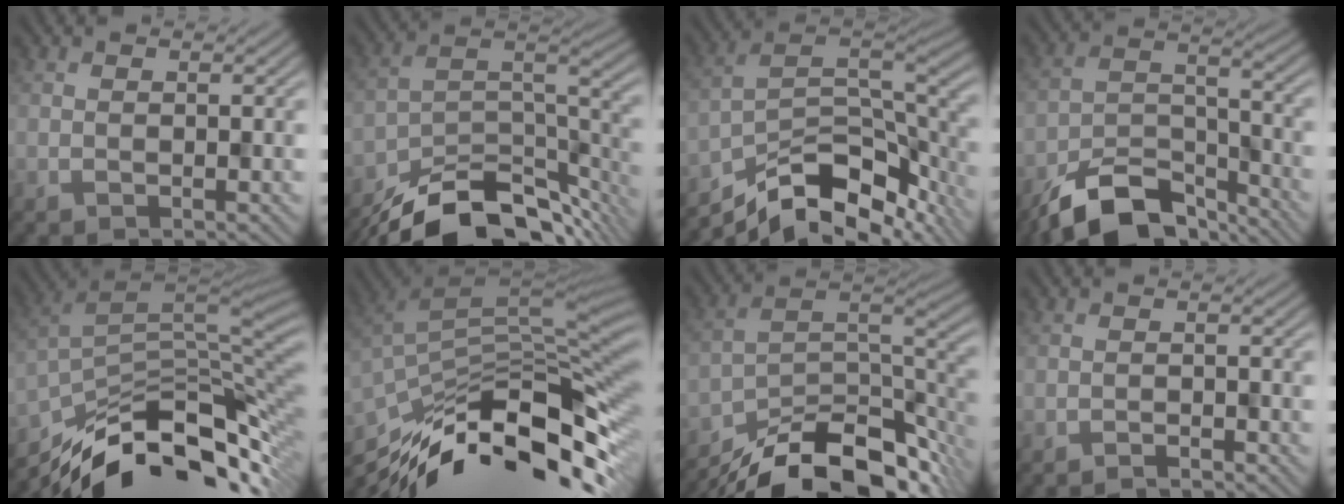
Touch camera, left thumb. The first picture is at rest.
{"total": 14.9, "force": [-12.3, 5.2, 6.6], "torque": [-0.126, -0.015, -0.189]}
{"total": 13.6, "force": [-9.7, 5.0, 8.1], "torque": [-0.151, -0.010, -0.160]}
{"total": 11.4, "force": [-8.9, 4.5, 5.5], "torque": [-0.095, -0.007, -0.166]}
{"total": 14.3, "force": [-8.6, 5.7, 9.8], "torque": [-0.199, -0.015, -0.145]}
{"total": 14.7, "force": [-8.5, 4.9, 10.9], "torque": [-0.240, -0.005, -0.150]}
{"total": 16.1, "force": [-12.5, 5.4, 8.4], "torque": [-0.160, -0.015, -0.196]}
{"total": 1.3, "force": [-1.2, 0.1, 0.4], "torque": [-0.003, 0.003, -0.025]}